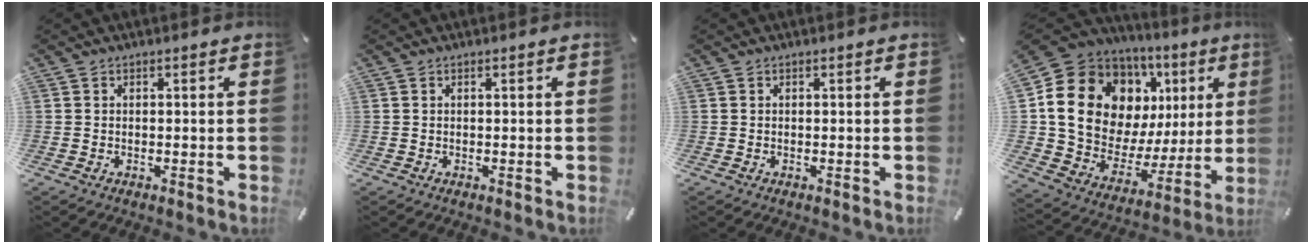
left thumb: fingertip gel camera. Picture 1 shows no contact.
{"total": 0.0}
{"total": 0.0}
{"total": 18.7, "force": [7.4, 13.9, 10.1], "torque": [-0.171, -0.055, 0.143]}